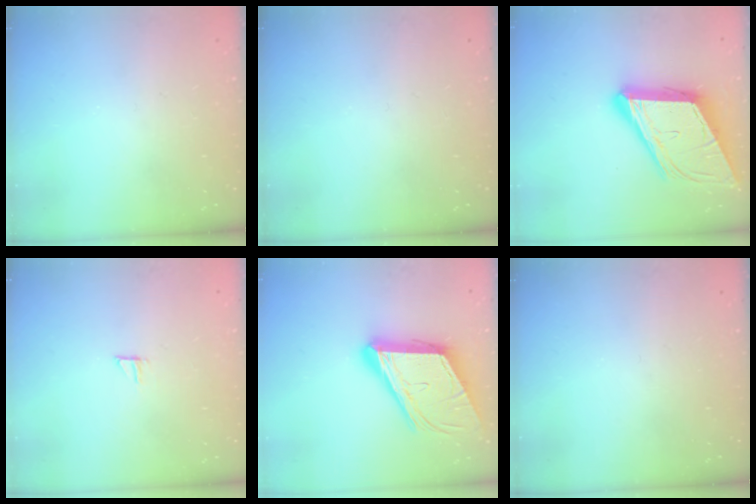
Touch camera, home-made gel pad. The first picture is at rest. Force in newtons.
{"total": 0.0}
{"total": 18.1, "press": 17.5, "slide": 4.3}
{"total": 5.4, "press": 5.4, "slide": 0.5}
{"total": 18.6, "press": 18.2, "slide": 3.8}
{"total": 0.0}